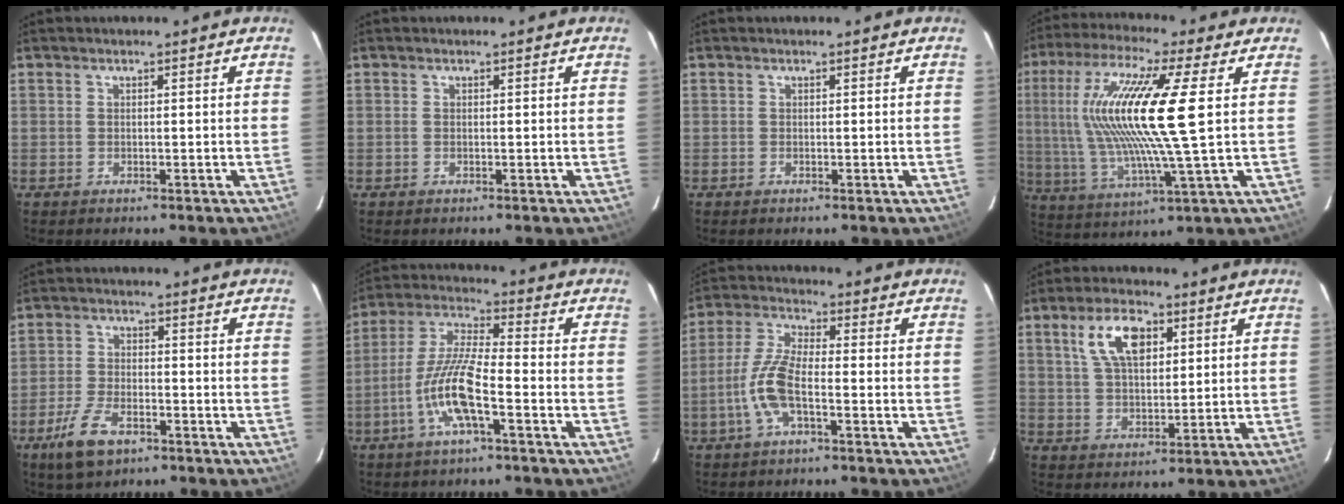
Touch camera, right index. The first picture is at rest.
{"total": 0.0}
{"total": 0.0}
{"total": 18.7, "force": [3.3, 1.5, 18.4], "torque": [-0.349, 0.004, 0.064]}
{"total": 8.5, "force": [-5.1, 4.0, 5.4], "torque": [-0.133, -0.007, -0.096]}
{"total": 11.2, "force": [-4.6, 1.7, 10.1], "torque": [-0.217, 0.000, -0.093]}
{"total": 8.8, "force": [-3.0, 2.4, 7.9], "torque": [-0.179, 0.004, -0.064]}
{"total": 9.5, "force": [3.9, 4.7, 7.2], "torque": [-0.138, 0.020, 0.075]}